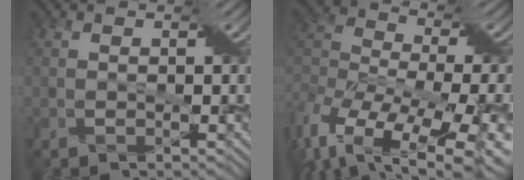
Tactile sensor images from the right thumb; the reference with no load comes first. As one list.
[{"total": 16.7, "force": [-8.0, 8.3, 12.0], "torque": [-0.261, -0.008, -0.090]}]